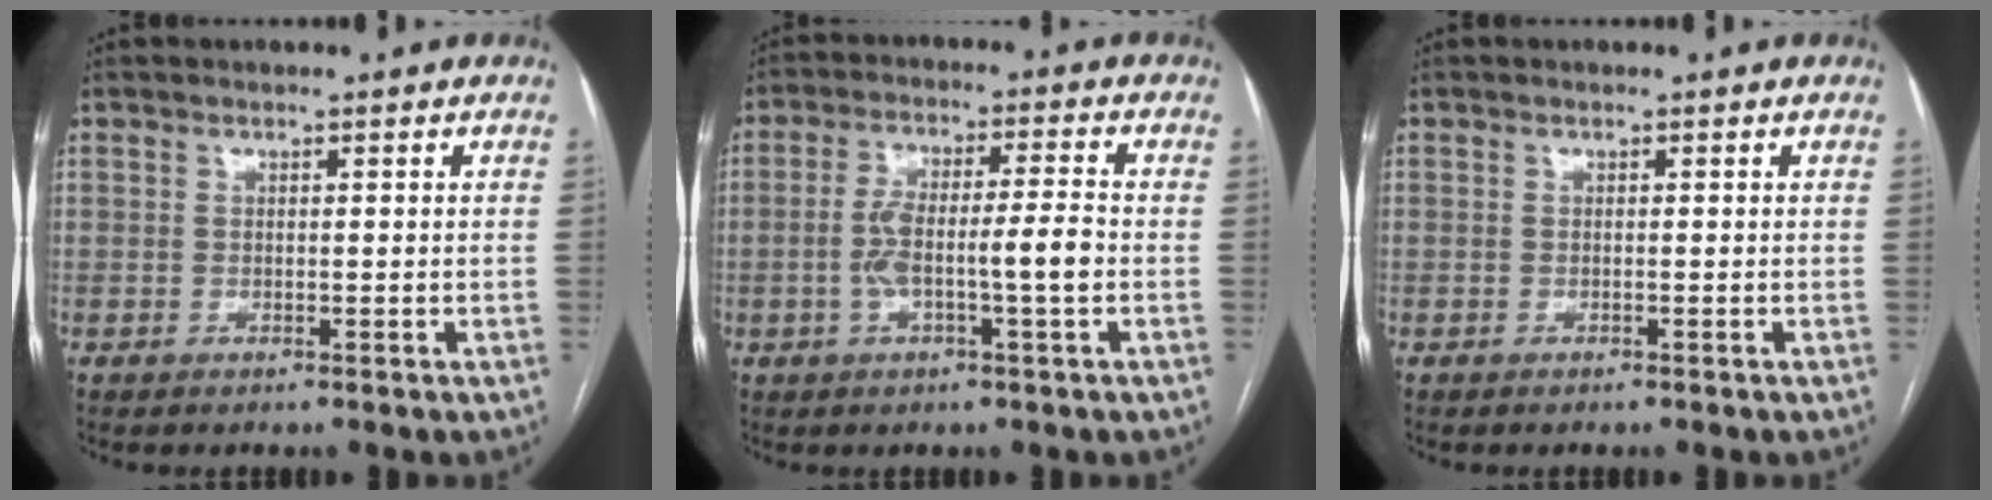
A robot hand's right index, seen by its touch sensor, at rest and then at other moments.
{"total": 8.0, "force": [-1.6, 0.8, 7.8], "torque": [-0.153, 0.018, -0.027]}
{"total": 0.0}